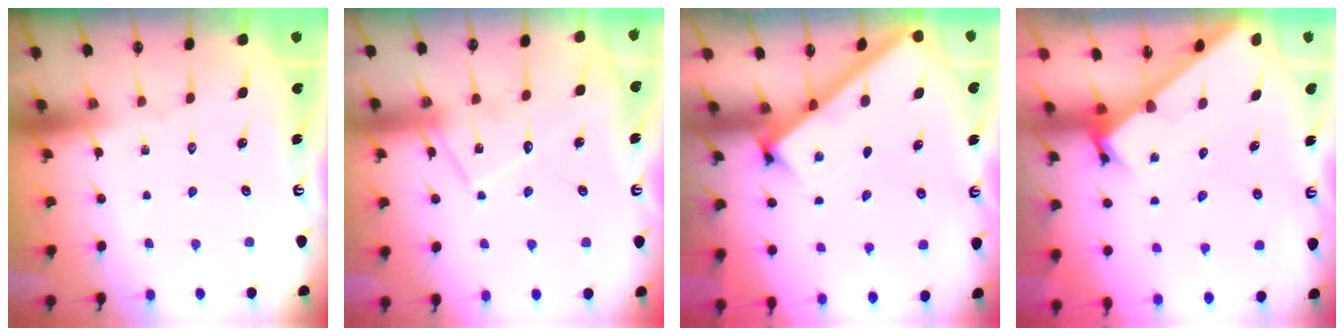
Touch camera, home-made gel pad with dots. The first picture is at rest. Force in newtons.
{"total": 11.7, "press": 11.7, "slide": 0.8}
{"total": 2.7, "press": 2.7, "slide": 0.3}
{"total": 2.3, "press": 2.3, "slide": 0.1}